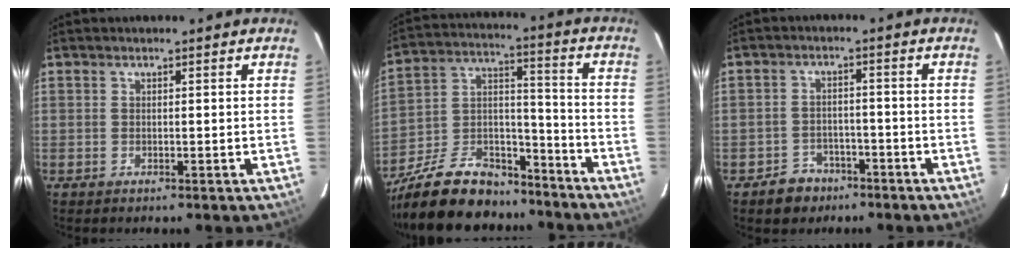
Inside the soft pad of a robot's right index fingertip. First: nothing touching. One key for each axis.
{"total": 22.5, "fx": -17.0, "fy": 10.6, "fz": 10.2, "tx": -0.226, "ty": 0.033, "tz": -0.267}
{"total": 5.7, "fx": -3.8, "fy": 4.1, "fz": 0.9, "tx": -0.033, "ty": 0.018, "tz": -0.050}